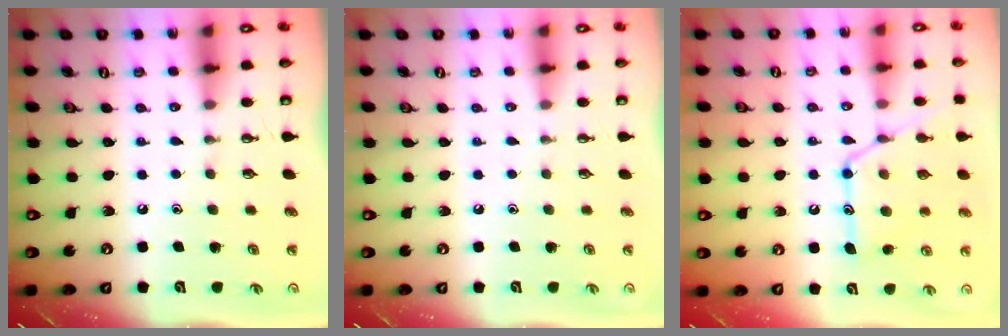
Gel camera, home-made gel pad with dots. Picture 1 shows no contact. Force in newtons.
{"total": 0.0}
{"total": 15.9, "press": 15.9, "slide": 1.4}